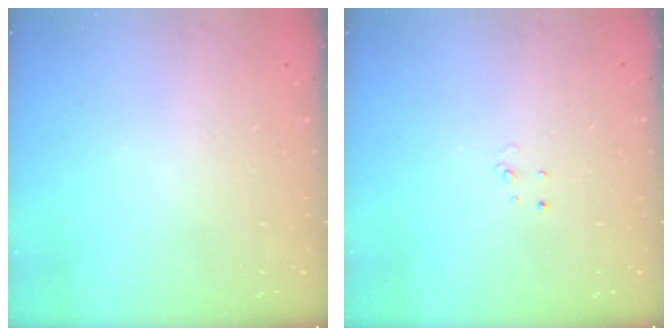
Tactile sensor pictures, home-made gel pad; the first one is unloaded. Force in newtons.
{"total": 2.6, "press": 2.6, "slide": 0.2}